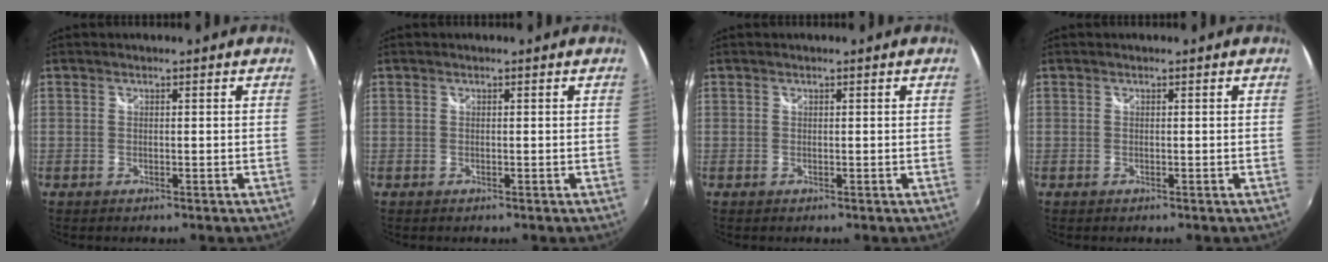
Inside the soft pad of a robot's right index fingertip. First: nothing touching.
{"total": 0.0}
{"total": 0.0}
{"total": 0.0}